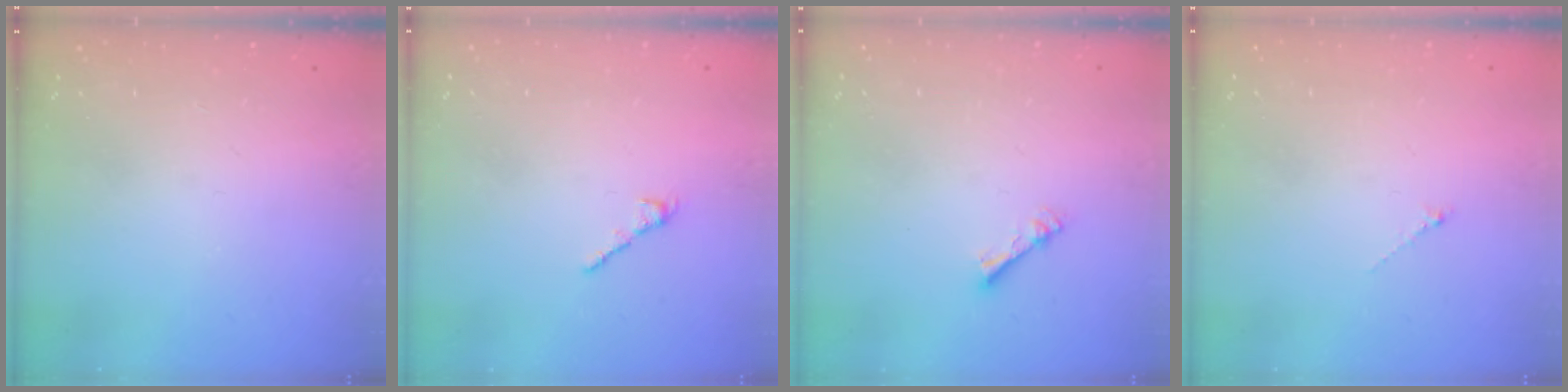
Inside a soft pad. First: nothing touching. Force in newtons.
{"total": 2.2, "press": 2.2, "slide": 0.4}
{"total": 2.3, "press": 2.2, "slide": 0.4}
{"total": 0.6, "press": 0.5, "slide": 0.3}